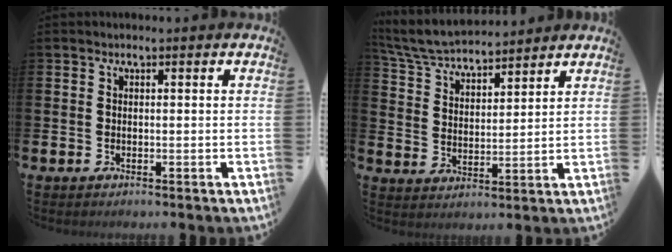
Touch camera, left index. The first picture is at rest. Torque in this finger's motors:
{"motor_torque": [1.05, -0.74, 0.53, 0.04]}